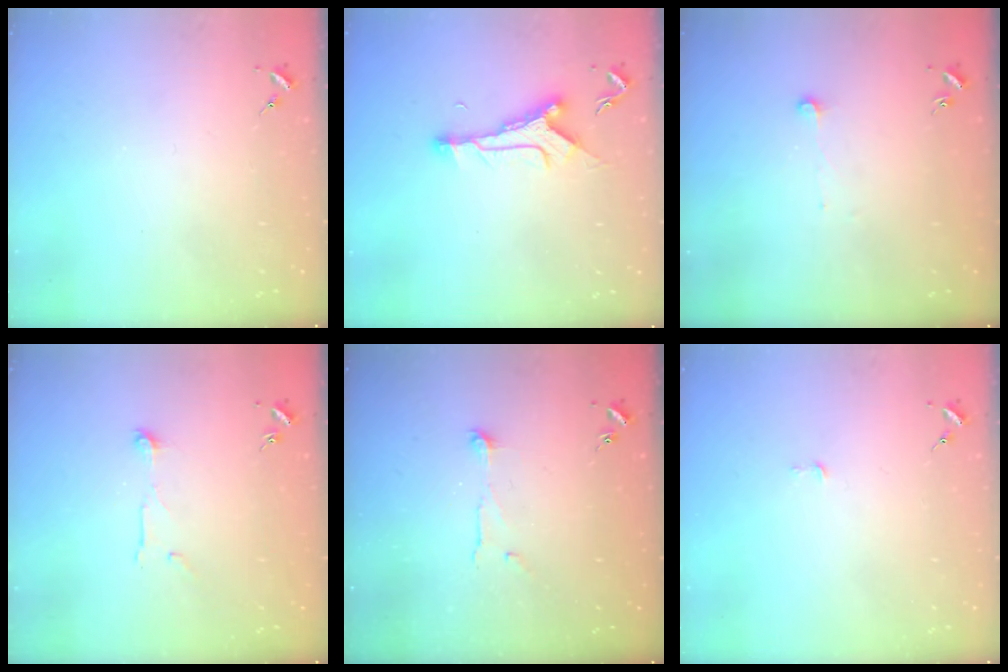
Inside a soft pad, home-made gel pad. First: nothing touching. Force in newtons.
{"total": 10.2, "press": 10.2, "slide": 0.6}
{"total": 3.5, "press": 3.5, "slide": 0.3}
{"total": 5.4, "press": 5.4, "slide": 0.4}
{"total": 6.3, "press": 6.3, "slide": 0.2}
{"total": 2.6, "press": 2.6, "slide": 0.2}